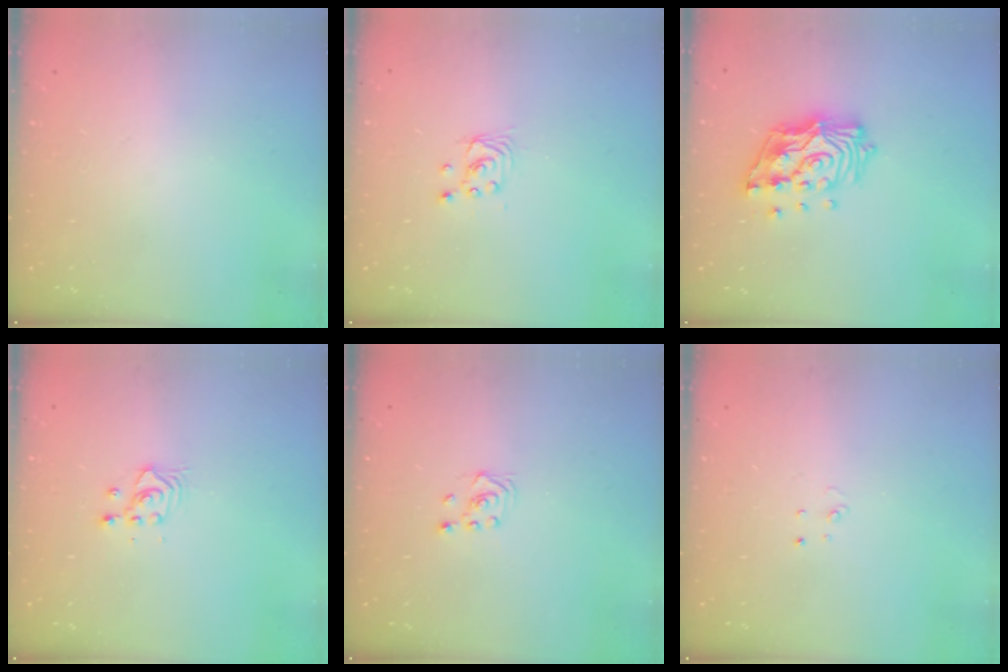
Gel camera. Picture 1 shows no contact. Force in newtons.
{"total": 2.5, "press": 2.5, "slide": 0.1}
{"total": 15.5, "press": 15.4, "slide": 1.8}
{"total": 3.7, "press": 3.7, "slide": 0.3}
{"total": 2.3, "press": 2.2, "slide": 0.7}
{"total": 2.6, "press": 2.6, "slide": 0.2}